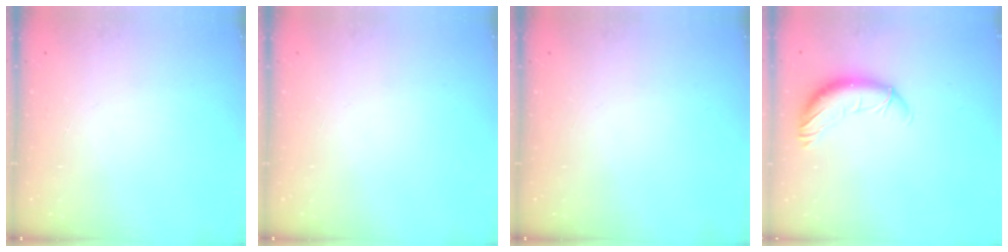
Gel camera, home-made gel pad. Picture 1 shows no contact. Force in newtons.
{"total": 0.0}
{"total": 0.0}
{"total": 12.0, "press": 11.7, "slide": 2.7}